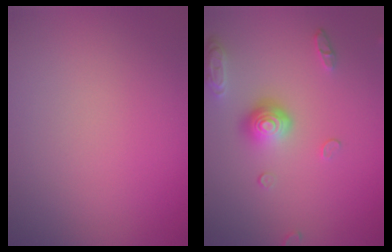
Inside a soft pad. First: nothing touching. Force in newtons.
{"total": 3.7, "press": 2.9, "slide": 2.4}